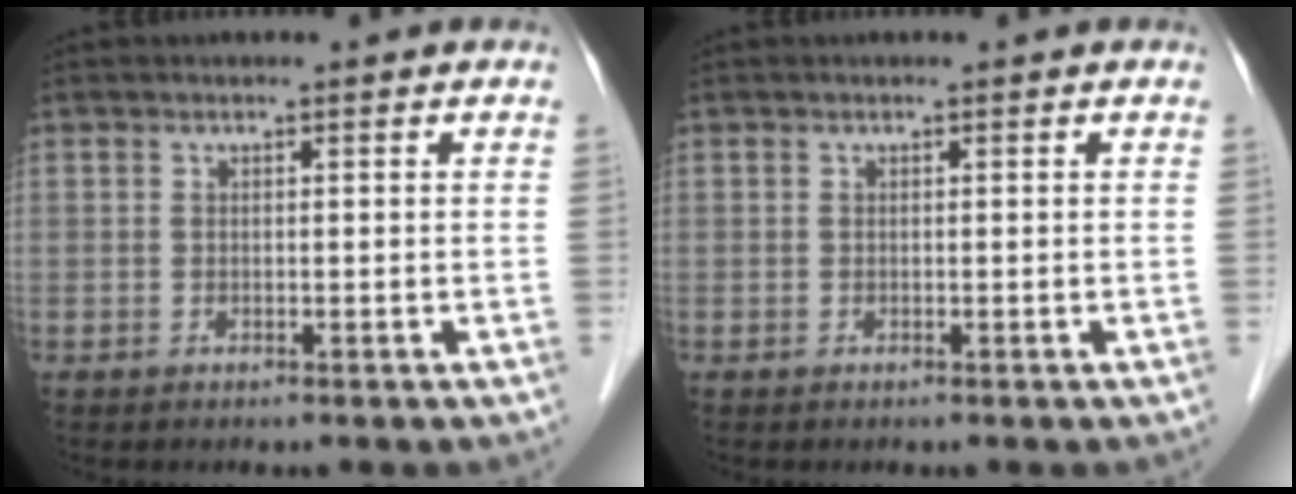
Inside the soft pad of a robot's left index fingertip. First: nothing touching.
{"total": 0.0}